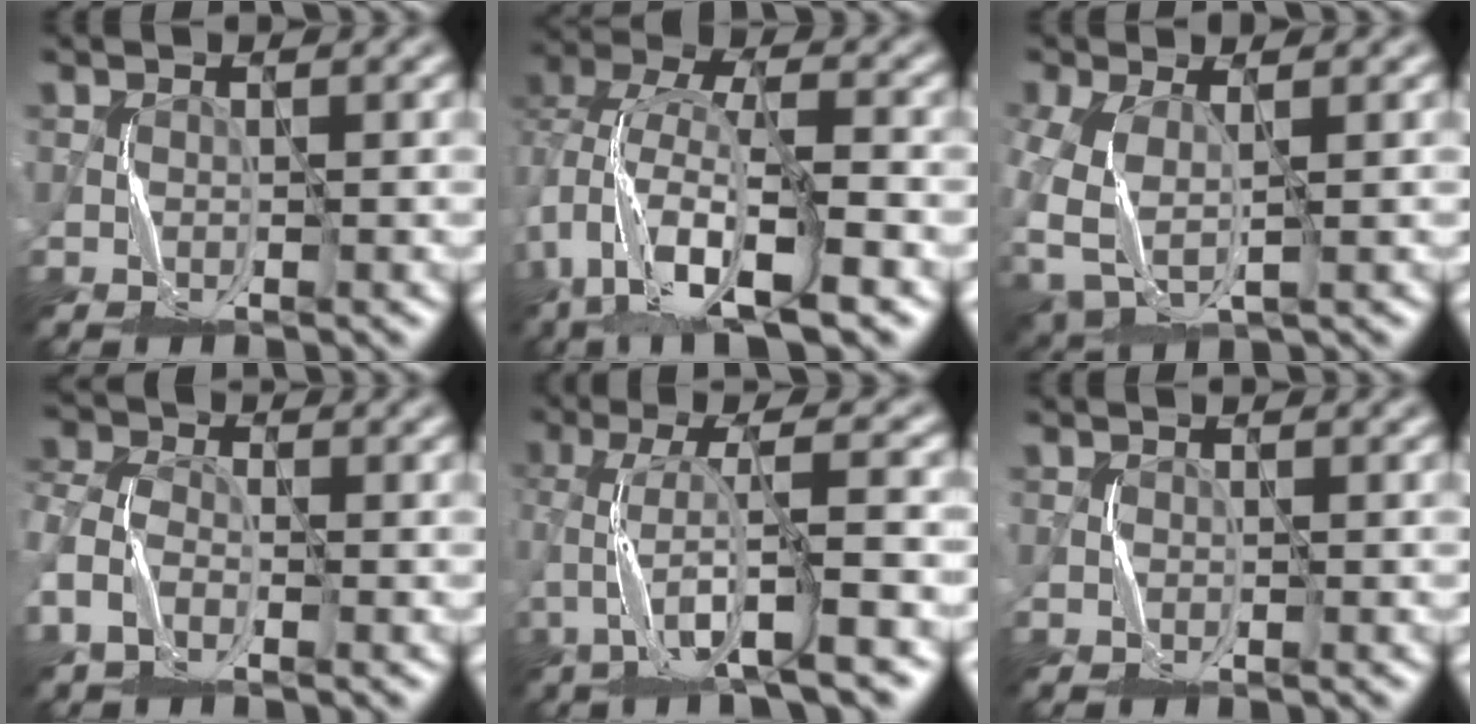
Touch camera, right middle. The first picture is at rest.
{"total": 10.2, "force": [-5.0, 4.4, 7.7], "torque": [-0.145, 0.005, -0.093]}
{"total": 5.1, "force": [-1.2, 3.1, 3.9], "torque": [-0.115, -0.014, -0.021]}
{"total": 5.0, "force": [-2.2, 3.4, 2.9], "torque": [-0.077, 0.000, -0.056]}
{"total": 7.2, "force": [-3.4, 1.1, 6.2], "torque": [-0.109, 0.009, -0.065]}
{"total": 0.6, "force": [-0.3, 0.5, 0.1], "torque": [0.000, 0.001, -0.006]}